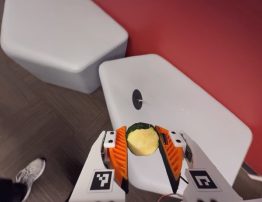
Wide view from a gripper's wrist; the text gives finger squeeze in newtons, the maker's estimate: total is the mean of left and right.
{"total": 10.7, "left": 11.4, "right": 10.1}